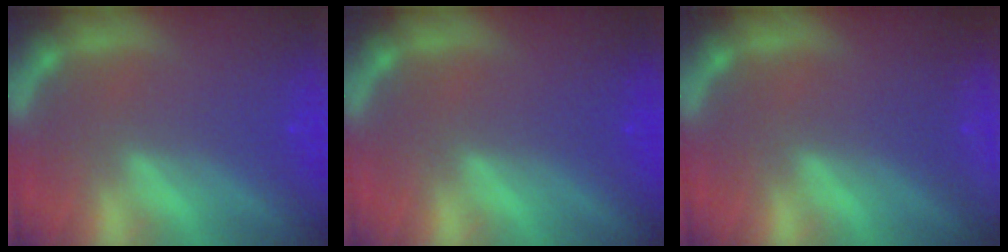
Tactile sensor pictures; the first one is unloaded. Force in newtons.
{"total": 0.0}
{"total": 10.0}